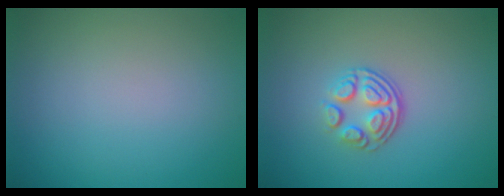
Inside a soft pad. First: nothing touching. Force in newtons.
{"total": 3.5, "press": 2.5, "slide": 2.4}